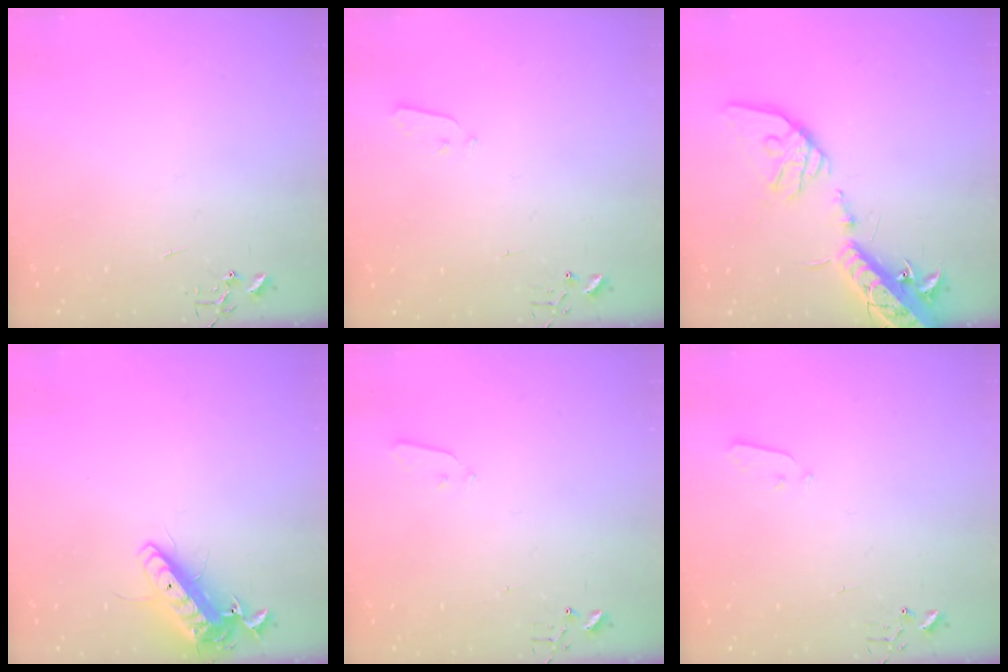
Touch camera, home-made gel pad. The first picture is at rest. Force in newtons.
{"total": 3.0, "press": 2.9, "slide": 0.3}
{"total": 19.7, "press": 19.2, "slide": 4.1}
{"total": 13.4, "press": 13.1, "slide": 2.5}
{"total": 2.9, "press": 2.8, "slide": 0.8}
{"total": 3.0, "press": 2.9, "slide": 0.3}